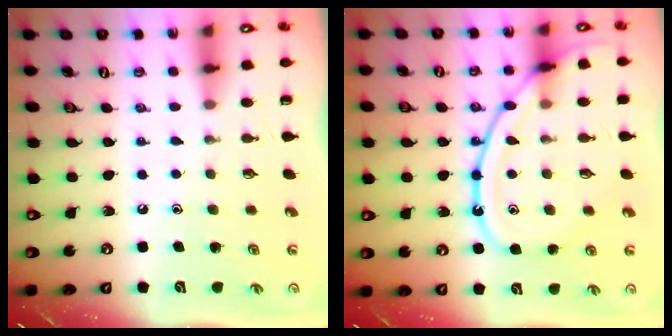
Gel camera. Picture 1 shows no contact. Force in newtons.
{"total": 16.8, "press": 16.7, "slide": 1.4}